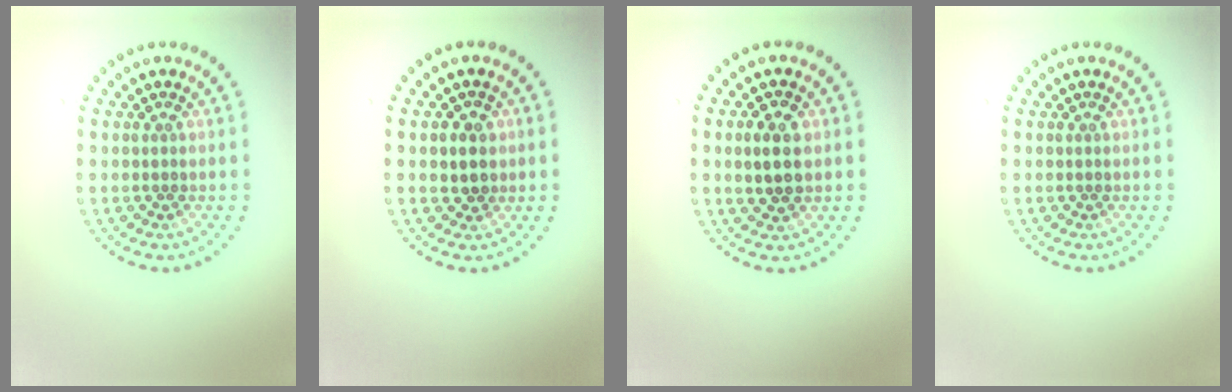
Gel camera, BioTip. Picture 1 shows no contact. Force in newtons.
{"total": 2.1, "press": 2.0, "slide": 0.6}
{"total": 2.9, "press": 2.8, "slide": 0.4}
{"total": 0.0}